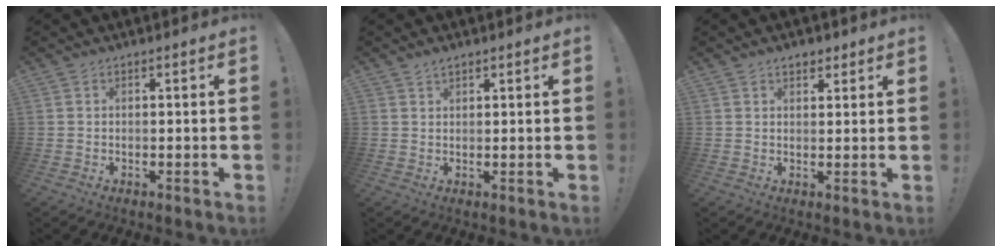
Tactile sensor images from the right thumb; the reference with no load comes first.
{"total": 1.7, "force": [1.5, 0.7, 0.6], "torque": [-0.010, -0.007, 0.027]}
{"total": 2.9, "force": [2.1, 1.8, 1.1], "torque": [-0.010, -0.007, 0.036]}